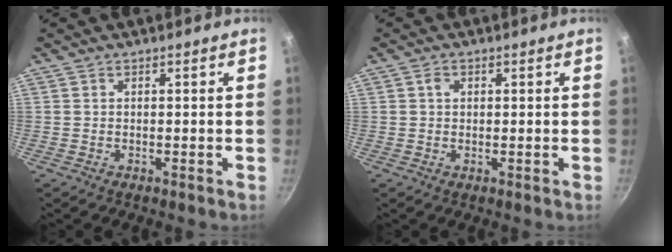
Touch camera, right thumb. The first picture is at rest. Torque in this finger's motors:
{"motor_torque": [-0.38, 0.56, 0.12, 0.27, 0.12]}